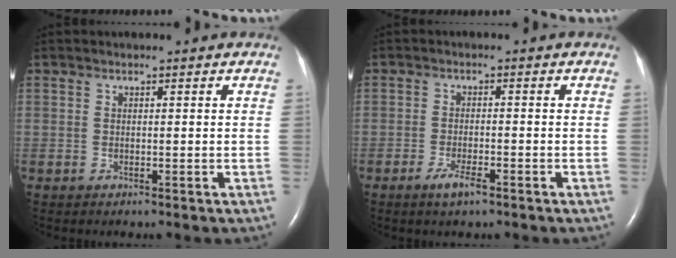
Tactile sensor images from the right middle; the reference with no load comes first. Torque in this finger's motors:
{"motor_torque": [0.01, -0.01, 0.01, 0.03]}